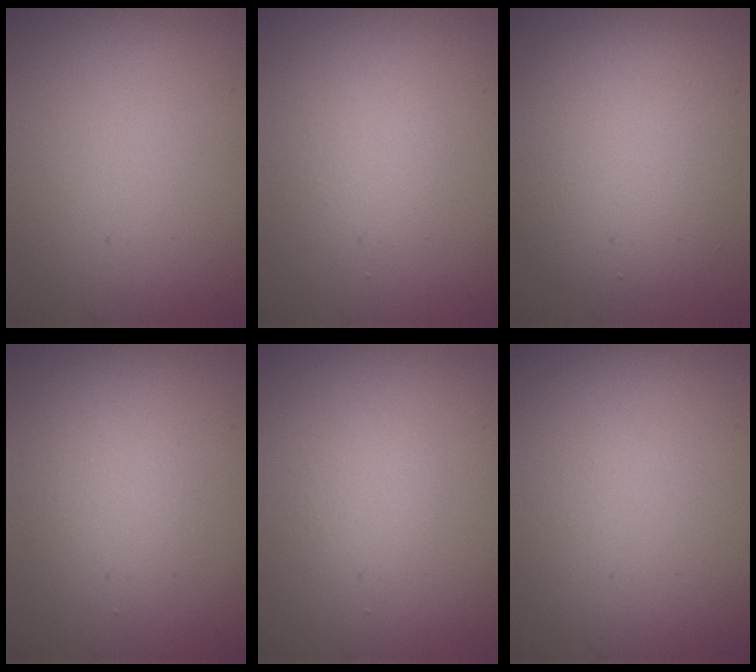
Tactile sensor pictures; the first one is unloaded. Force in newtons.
{"total": 1.8, "press": 1.8, "slide": 0.1}
{"total": 5.1, "press": 5.0, "slide": 0.4}
{"total": 2.2, "press": 2.2, "slide": 0.1}
{"total": 1.2, "press": 1.2, "slide": 0.0}
{"total": 0.0}